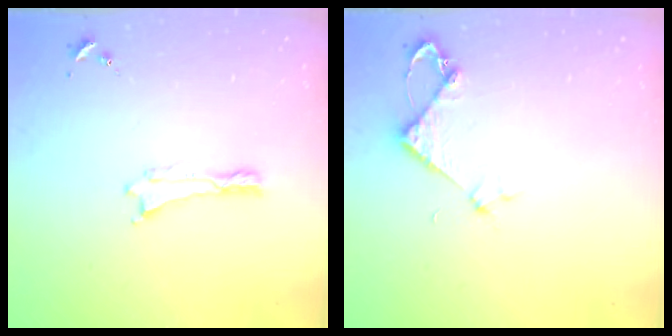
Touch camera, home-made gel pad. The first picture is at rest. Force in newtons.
{"total": 3.2, "press": 3.2, "slide": 0.2}